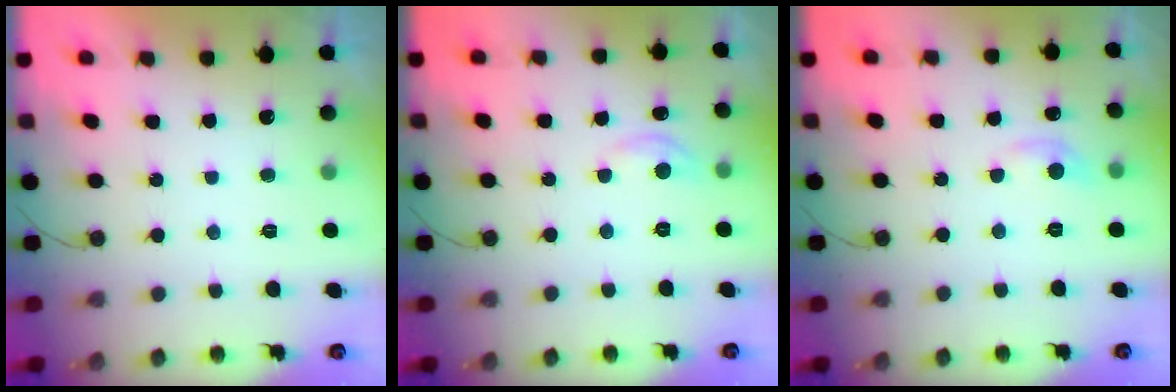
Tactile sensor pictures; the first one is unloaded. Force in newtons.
{"total": 4.4, "press": 4.3, "slide": 0.6}
{"total": 6.8, "press": 6.8, "slide": 1.0}